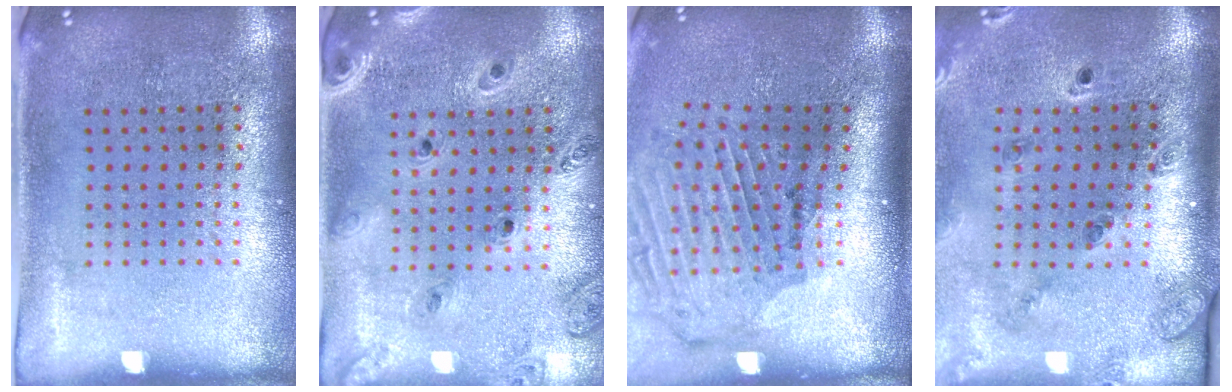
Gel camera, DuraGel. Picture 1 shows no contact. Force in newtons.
{"total": 1.3, "press": 1.3, "slide": 0.2}
{"total": 2.1, "press": 1.9, "slide": 0.8}
{"total": 1.7, "press": 1.6, "slide": 0.5}